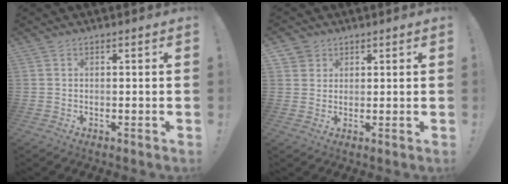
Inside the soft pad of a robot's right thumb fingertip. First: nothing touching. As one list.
[{"total": 3.1, "force": [1.7, 2.6, 0.2], "torque": [0.002, -0.009, 0.029]}]